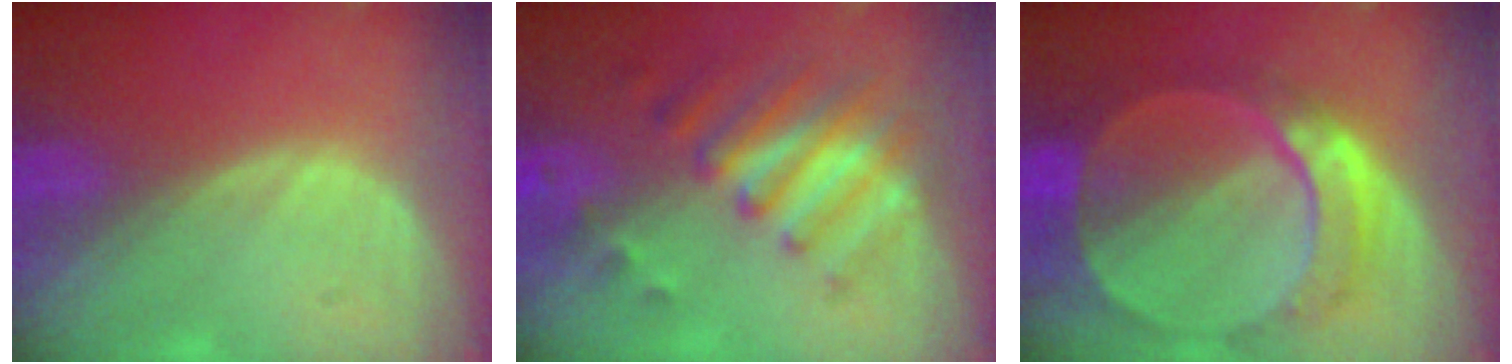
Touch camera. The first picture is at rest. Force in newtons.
{"total": 8.0, "press": 7.2, "slide": 3.6}
{"total": 9.4, "press": 8.3, "slide": 4.4}